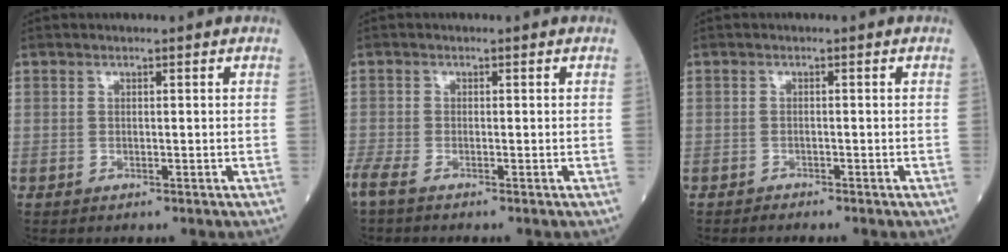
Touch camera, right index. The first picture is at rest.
{"total": 3.5, "force": [-2.8, 0.2, 2.0], "torque": [-0.041, -0.008, -0.055]}
{"total": 1.0, "force": [-1.0, 0.0, 0.2], "torque": [-0.005, -0.002, -0.016]}